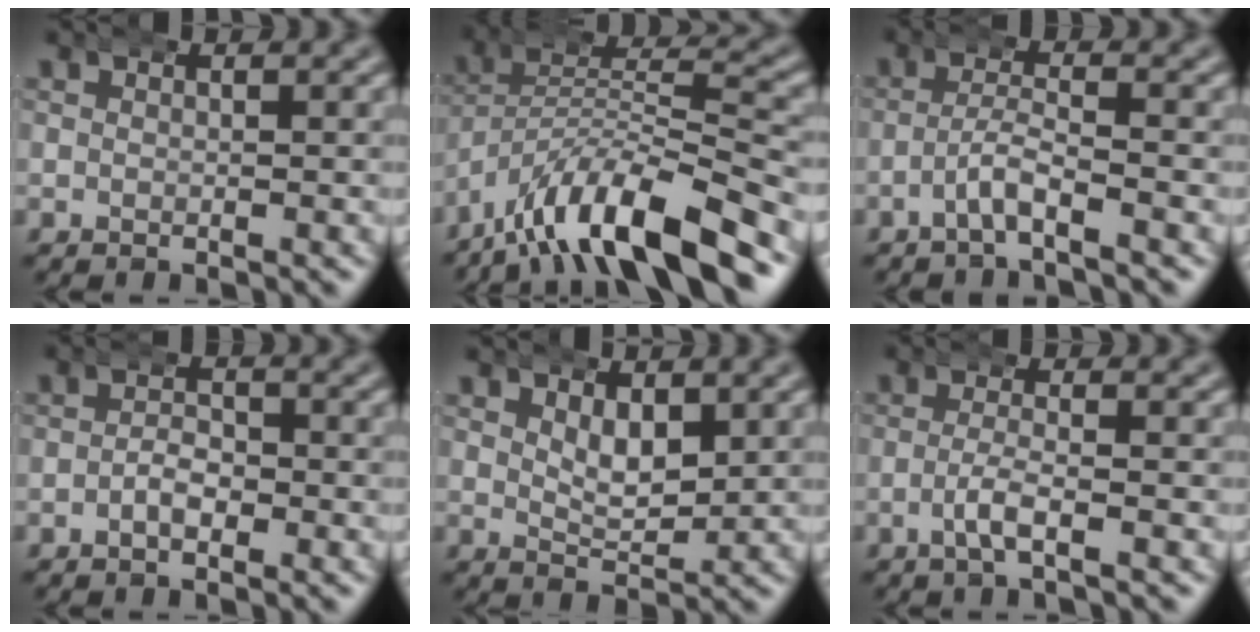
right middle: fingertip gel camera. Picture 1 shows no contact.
{"total": 9.9, "force": [-6.2, 4.1, 6.5], "torque": [-0.107, -0.020, -0.096]}
{"total": 2.6, "force": [-2.0, -0.1, 1.5], "torque": [-0.019, 0.009, -0.043]}
{"total": 2.2, "force": [-1.2, 1.1, 1.5], "torque": [-0.015, 0.000, -0.028]}
{"total": 3.0, "force": [1.6, 1.4, 2.2], "torque": [-0.036, -0.015, 0.032]}
{"total": 2.4, "force": [-1.2, 0.2, 2.1], "torque": [-0.037, -0.001, -0.023]}